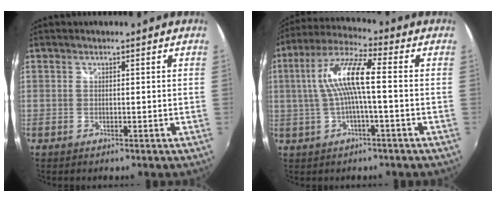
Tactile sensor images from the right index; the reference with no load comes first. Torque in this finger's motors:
{"motor_torque": [1.40, -0.01, 0.90, 0.21]}